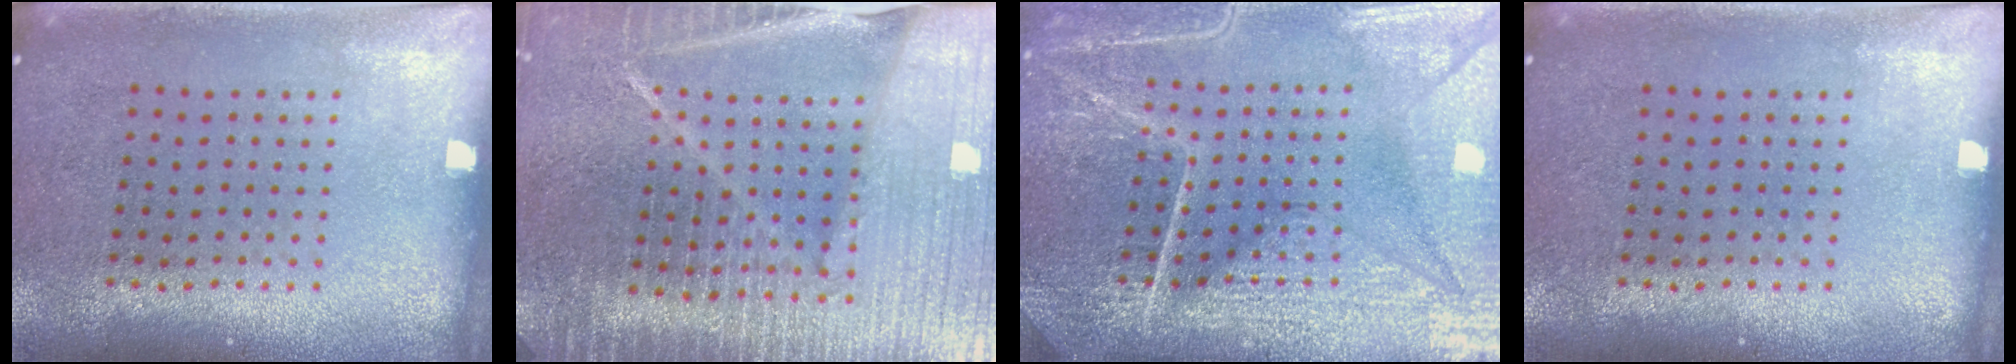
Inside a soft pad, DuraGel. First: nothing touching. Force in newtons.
{"total": 6.3, "press": 5.5, "slide": 3.1}
{"total": 7.0, "press": 7.0, "slide": 0.8}
{"total": 0.0}